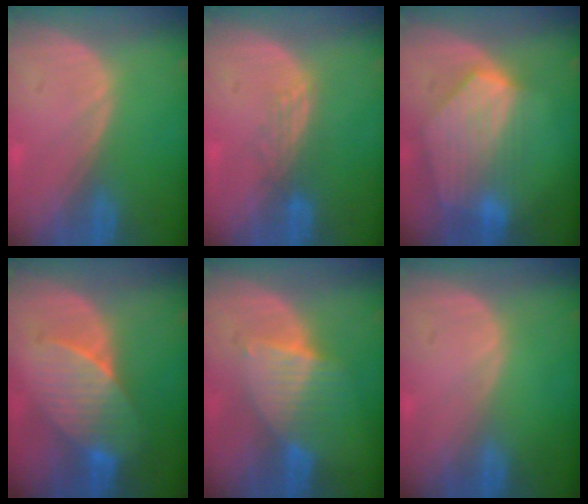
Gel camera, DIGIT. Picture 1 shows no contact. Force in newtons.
{"total": 2.9, "press": 2.4, "slide": 1.6}
{"total": 9.0, "press": 8.0, "slide": 4.2}
{"total": 7.1, "press": 7.0, "slide": 1.3}
{"total": 6.6, "press": 6.2, "slide": 2.4}
{"total": 0.0}